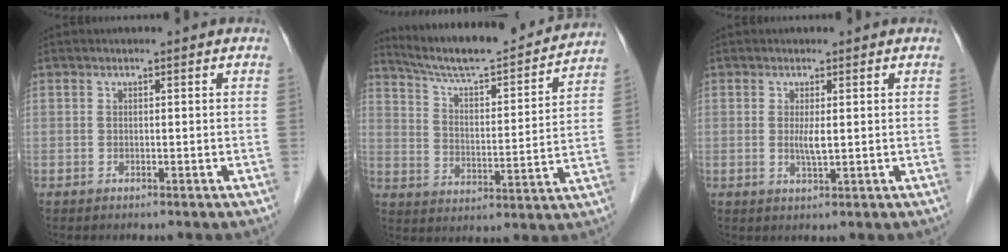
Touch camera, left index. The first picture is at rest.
{"total": 19.9, "force": [18.4, 2.0, 7.4], "torque": [-0.119, -0.006, 0.266]}
{"total": 2.0, "force": [0.3, 0.2, 2.0], "torque": [-0.044, -0.005, 0.006]}